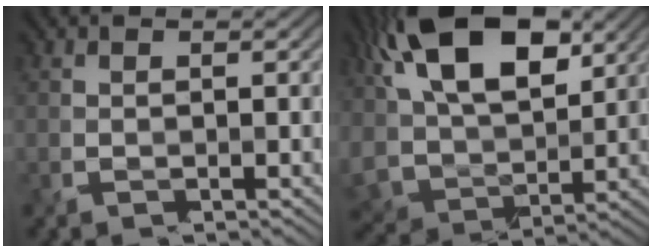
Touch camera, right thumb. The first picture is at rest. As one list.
[{"total": 15.8, "force": [7.0, 8.3, 11.4], "torque": [-0.242, 0.013, 0.128]}]